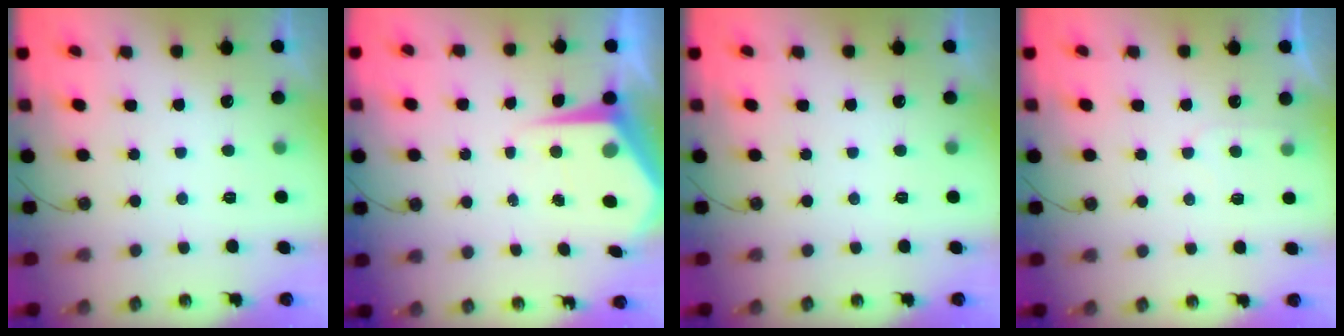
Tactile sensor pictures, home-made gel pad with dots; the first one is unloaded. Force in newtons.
{"total": 7.1, "press": 7.1, "slide": 0.1}
{"total": 0.0}
{"total": 4.0, "press": 3.9, "slide": 0.6}